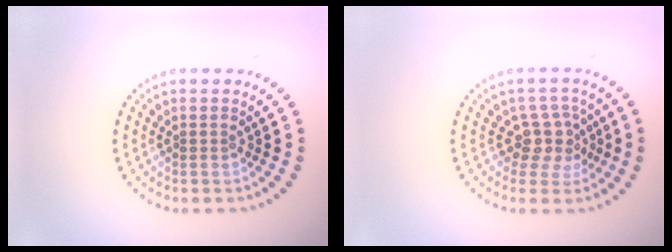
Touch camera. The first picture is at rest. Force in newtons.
{"total": 2.9, "press": 2.3, "slide": 1.8}